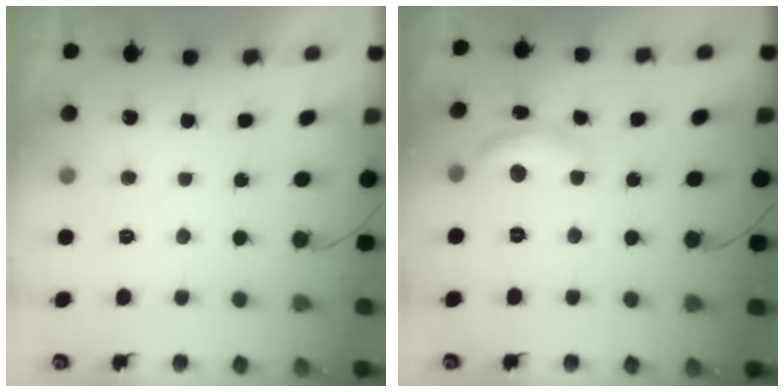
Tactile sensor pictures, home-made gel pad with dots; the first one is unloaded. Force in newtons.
{"total": 10.9, "press": 10.9, "slide": 0.6}